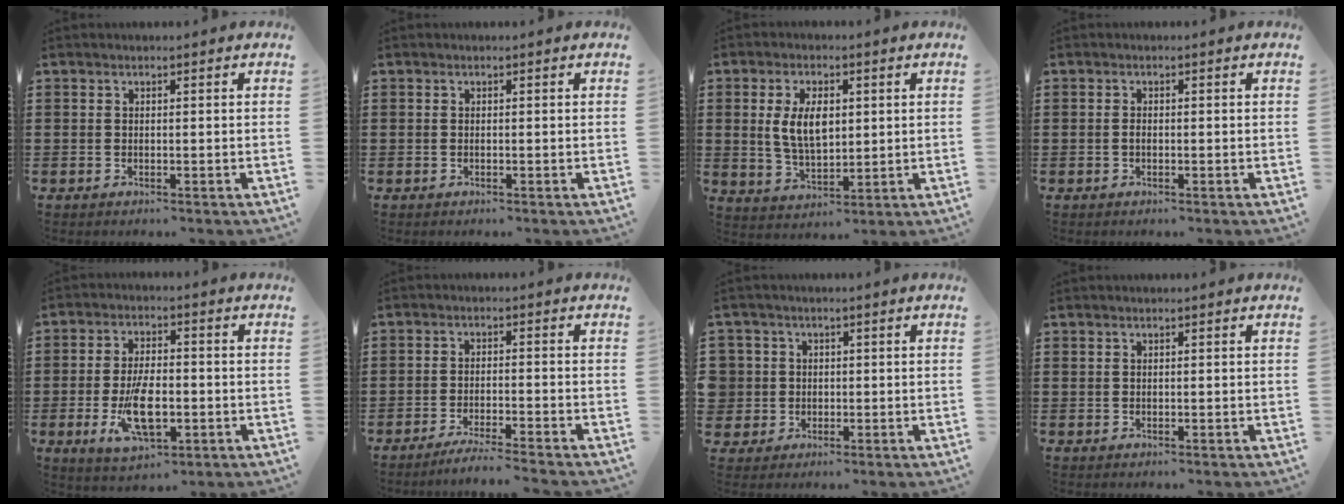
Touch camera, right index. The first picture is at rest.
{"total": 0.0}
{"total": 7.0, "force": [1.2, 3.8, 5.8], "torque": [-0.117, 0.007, 0.017]}
{"total": 0.8, "force": [-0.3, 0.4, 0.7], "torque": [-0.015, -0.003, -0.004]}
{"total": 8.9, "force": [-2.3, 3.9, 7.6], "torque": [-0.167, -0.008, -0.043]}
{"total": 3.2, "force": [-3.0, -0.5, 1.0], "torque": [-0.016, -0.005, -0.058]}
{"total": 3.9, "force": [0.1, 3.9, 0.2], "torque": [-0.032, 0.011, -0.004]}
{"total": 0.0}